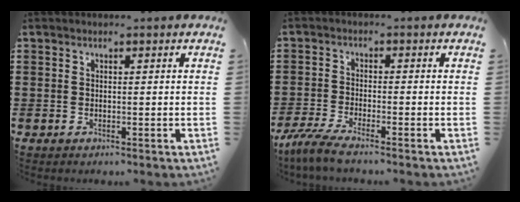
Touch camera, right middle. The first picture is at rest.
{"total": 3.9, "force": [-3.3, 0.0, 2.1], "torque": [-0.064, -0.016, -0.071]}